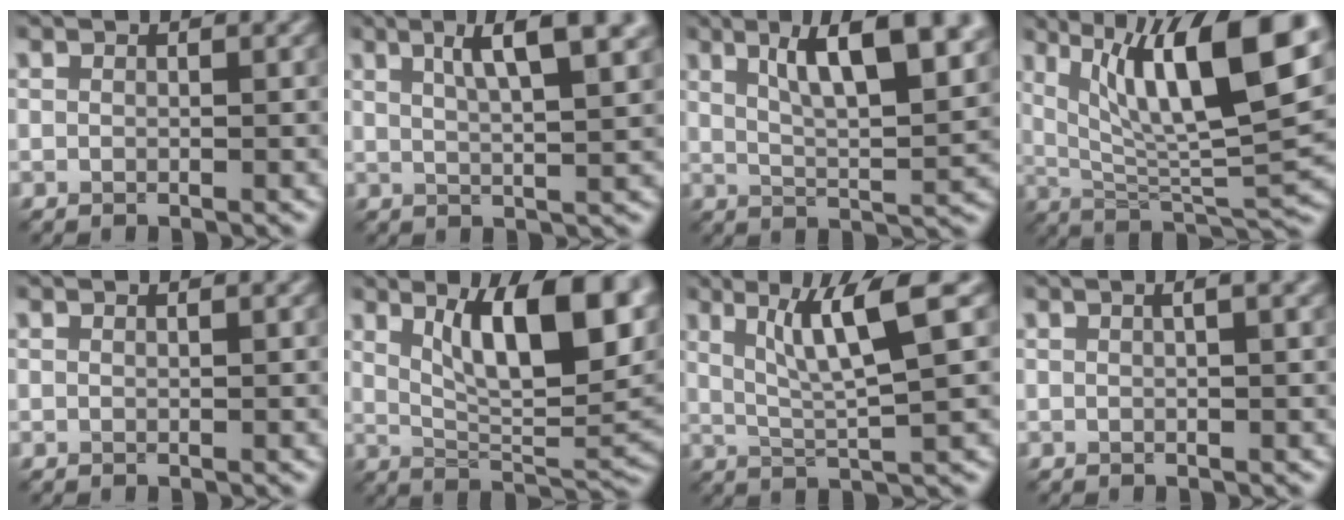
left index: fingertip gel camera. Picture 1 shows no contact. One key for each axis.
{"total": 7.2, "fx": 3.5, "fy": 1.8, "fz": 6.0, "tx": -0.074, "ty": 0.012, "tz": 0.053}
{"total": 10.4, "fx": 4.7, "fy": 3.1, "fz": 8.8, "tx": -0.123, "ty": 0.013, "tz": 0.073}
{"total": 13.1, "fx": 5.1, "fy": 3.6, "fz": 11.5, "tx": -0.183, "ty": 0.003, "tz": 0.087}
{"total": 0.0}
{"total": 11.6, "fx": 4.5, "fy": 3.3, "fz": 10.1, "tx": -0.140, "ty": 0.000, "tz": 0.075}
{"total": 6.6, "fx": 2.8, "fy": 0.8, "fz": 5.9, "tx": -0.102, "ty": 0.004, "tz": 0.052}
{"total": 2.6, "fx": 1.2, "fy": 0.9, "fz": 2.2, "tx": -0.017, "ty": 0.000, "tz": 0.004}